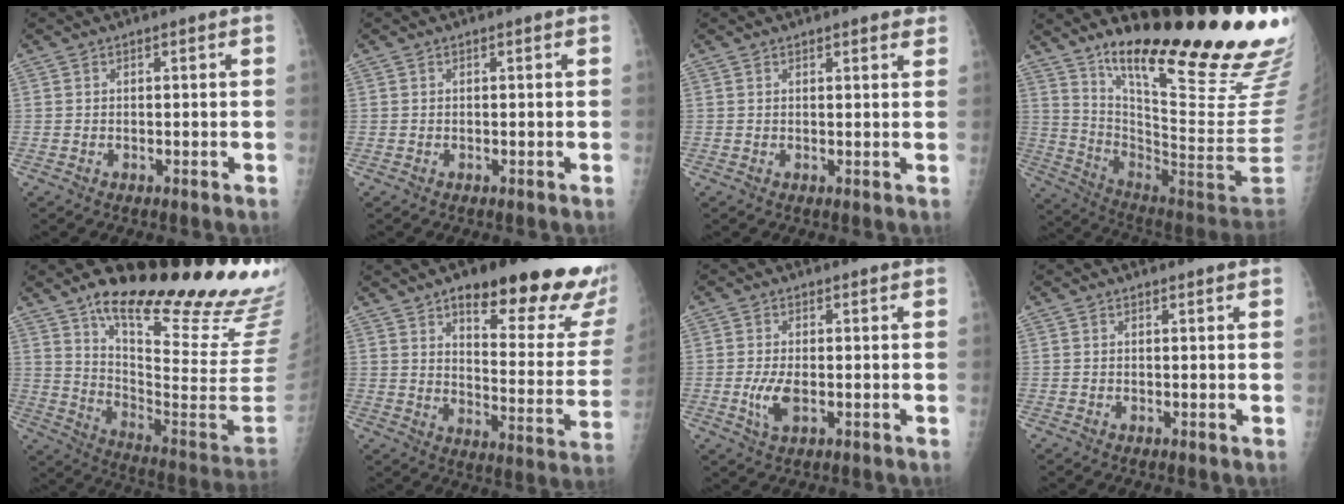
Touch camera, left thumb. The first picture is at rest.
{"total": 0.0}
{"total": 2.3, "force": [1.9, 0.7, 1.2], "torque": [0.000, -0.003, 0.019]}
{"total": 27.9, "force": [16.7, 3.4, 22.2], "torque": [-0.283, -0.089, 0.275]}
{"total": 27.8, "force": [20.4, 4.1, 18.5], "torque": [-0.246, -0.143, 0.301]}
{"total": 26.9, "force": [16.5, 8.0, 19.6], "torque": [-0.214, -0.072, 0.220]}
{"total": 4.3, "force": [-0.2, 2.0, 3.8], "torque": [-0.082, -0.004, -0.001]}
{"total": 0.9, "force": [0.9, 0.2, 0.1], "torque": [-0.002, -0.002, 0.013]}